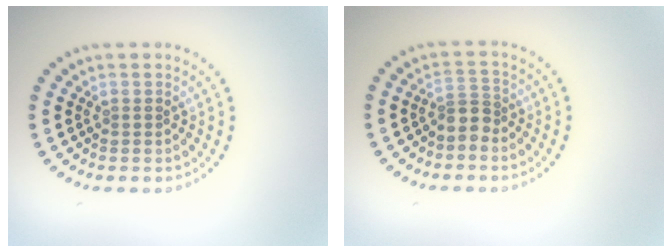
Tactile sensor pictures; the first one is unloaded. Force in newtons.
{"total": 2.2, "press": 1.7, "slide": 1.3}